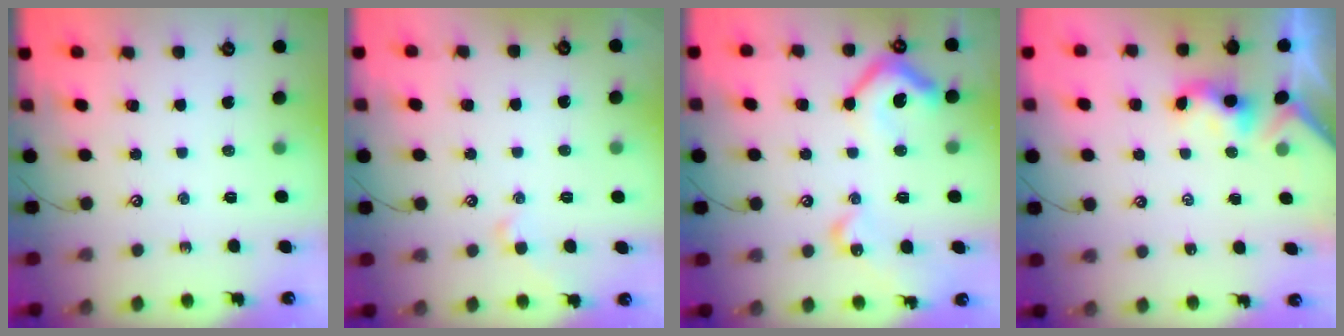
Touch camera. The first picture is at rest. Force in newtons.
{"total": 1.0, "press": 0.9, "slide": 0.3}
{"total": 11.7, "press": 11.7, "slide": 0.5}
{"total": 1.1, "press": 1.0, "slide": 0.4}